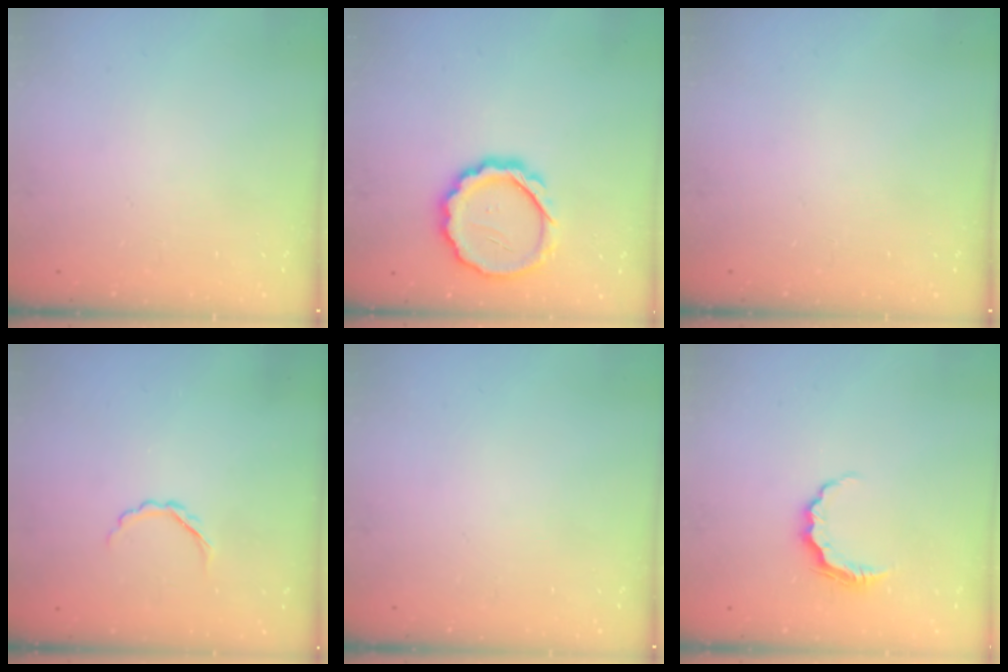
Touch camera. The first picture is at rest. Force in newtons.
{"total": 11.7, "press": 11.5, "slide": 1.8}
{"total": 0.0}
{"total": 2.9, "press": 2.8, "slide": 0.8}
{"total": 0.0}
{"total": 5.8, "press": 5.8, "slide": 0.5}